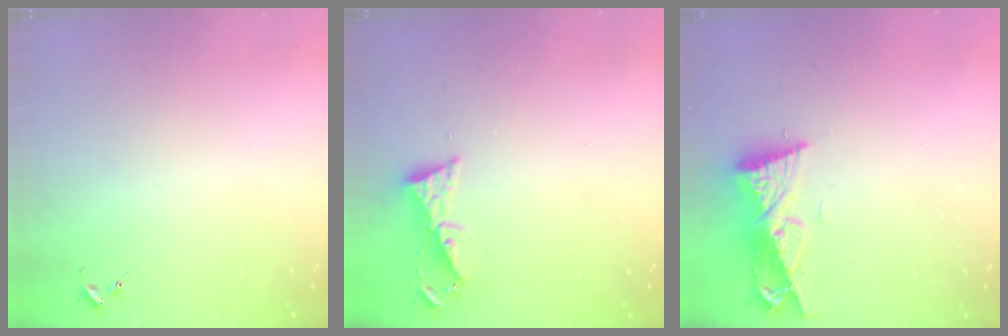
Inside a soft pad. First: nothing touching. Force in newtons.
{"total": 6.4, "press": 6.4, "slide": 0.6}
{"total": 9.7, "press": 9.7, "slide": 0.7}